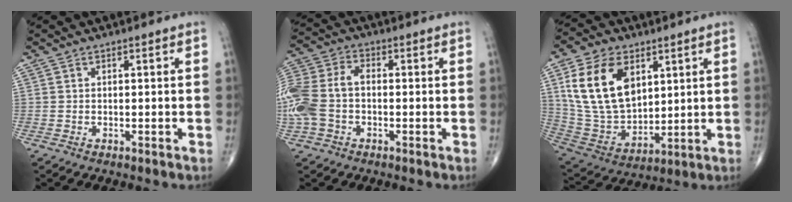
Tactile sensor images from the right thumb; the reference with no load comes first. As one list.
[{"total": 13.5, "force": [-1.9, 9.1, 9.8], "torque": [-0.247, 0.029, -0.039]}, {"total": 18.5, "force": [6.6, 11.7, 12.7], "torque": [-0.217, -0.025, 0.139]}]